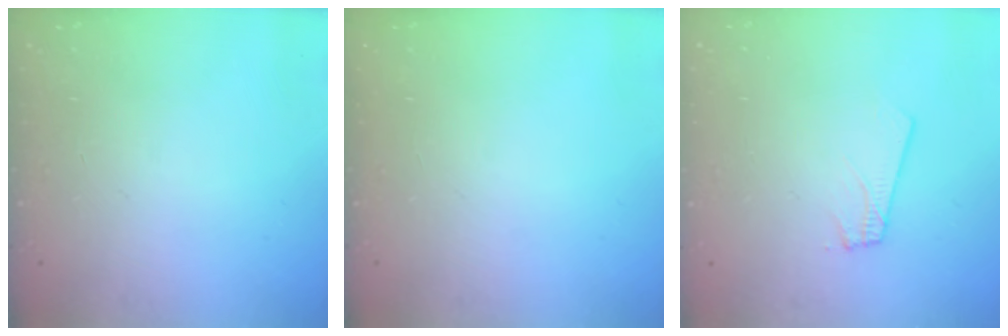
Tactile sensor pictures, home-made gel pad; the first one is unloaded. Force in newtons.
{"total": 0.0}
{"total": 1.8, "press": 1.8, "slide": 0.1}